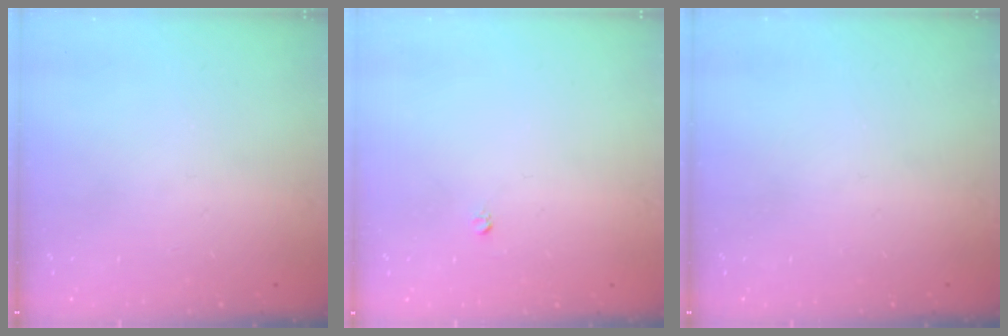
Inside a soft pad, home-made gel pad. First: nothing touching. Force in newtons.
{"total": 2.5, "press": 2.5, "slide": 0.2}
{"total": 0.0}